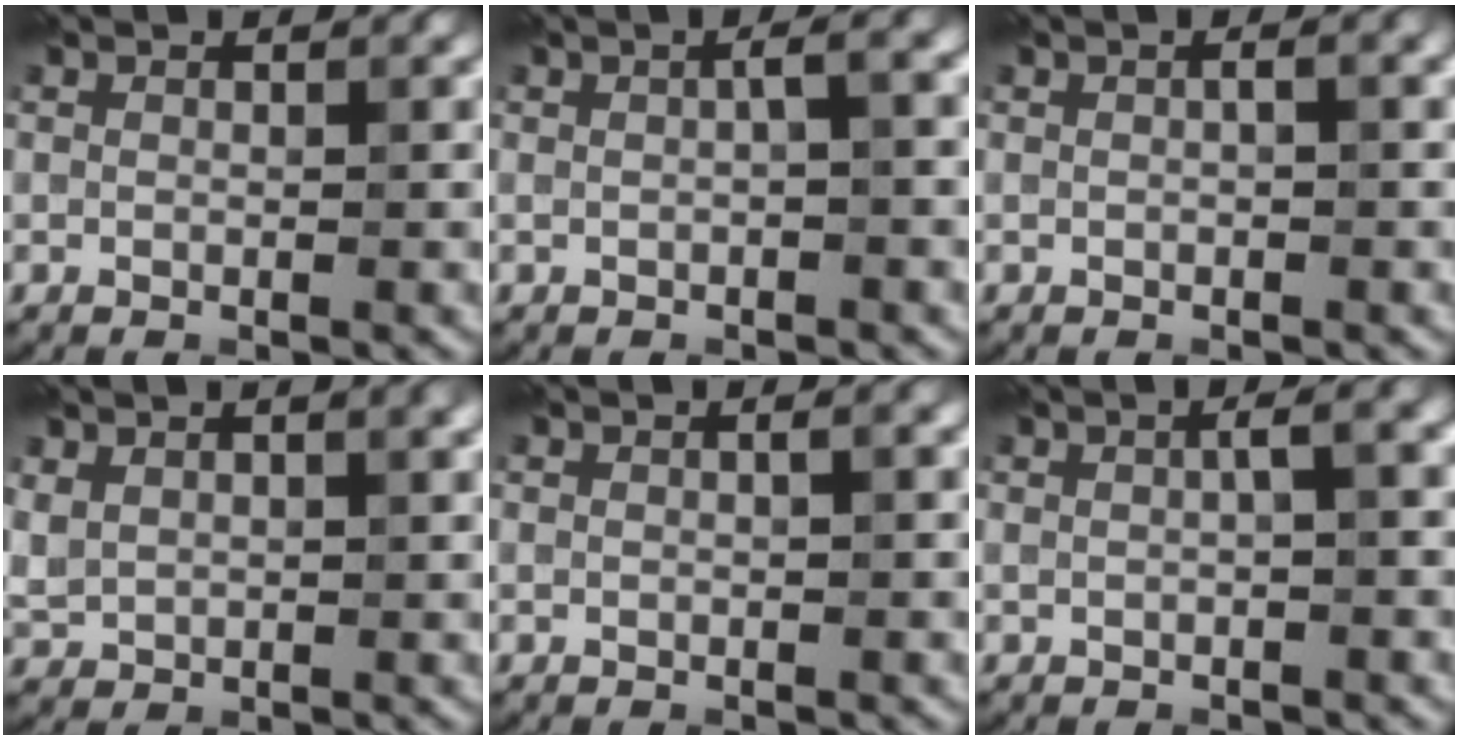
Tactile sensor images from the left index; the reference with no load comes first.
{"total": 2.1, "force": [0.0, 0.5, 2.0], "torque": [-0.030, 0.011, -0.002]}
{"total": 1.0, "force": [0.0, 0.1, 1.0], "torque": [-0.019, 0.003, 0.001]}
{"total": 3.3, "force": [2.3, 1.6, 1.9], "torque": [-0.049, 0.006, 0.052]}
{"total": 0.7, "force": [0.0, 0.2, 0.7], "torque": [-0.009, 0.005, 0.000]}
{"total": 2.4, "force": [0.2, 0.6, 2.3], "torque": [-0.031, 0.013, 0.000]}